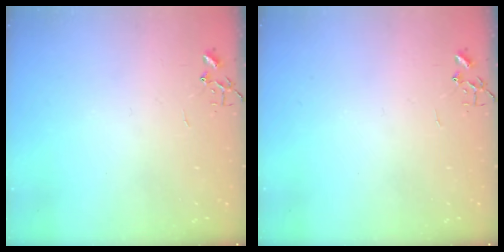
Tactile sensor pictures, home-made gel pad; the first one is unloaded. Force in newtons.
{"total": 0.0}